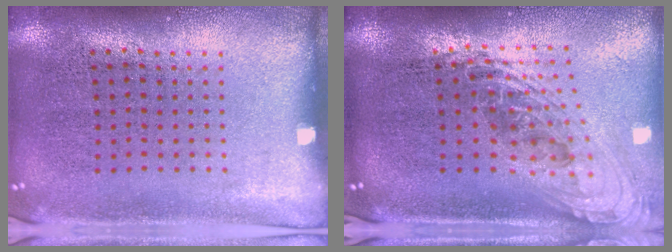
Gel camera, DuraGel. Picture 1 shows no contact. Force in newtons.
{"total": 2.2, "press": 1.6, "slide": 1.6}